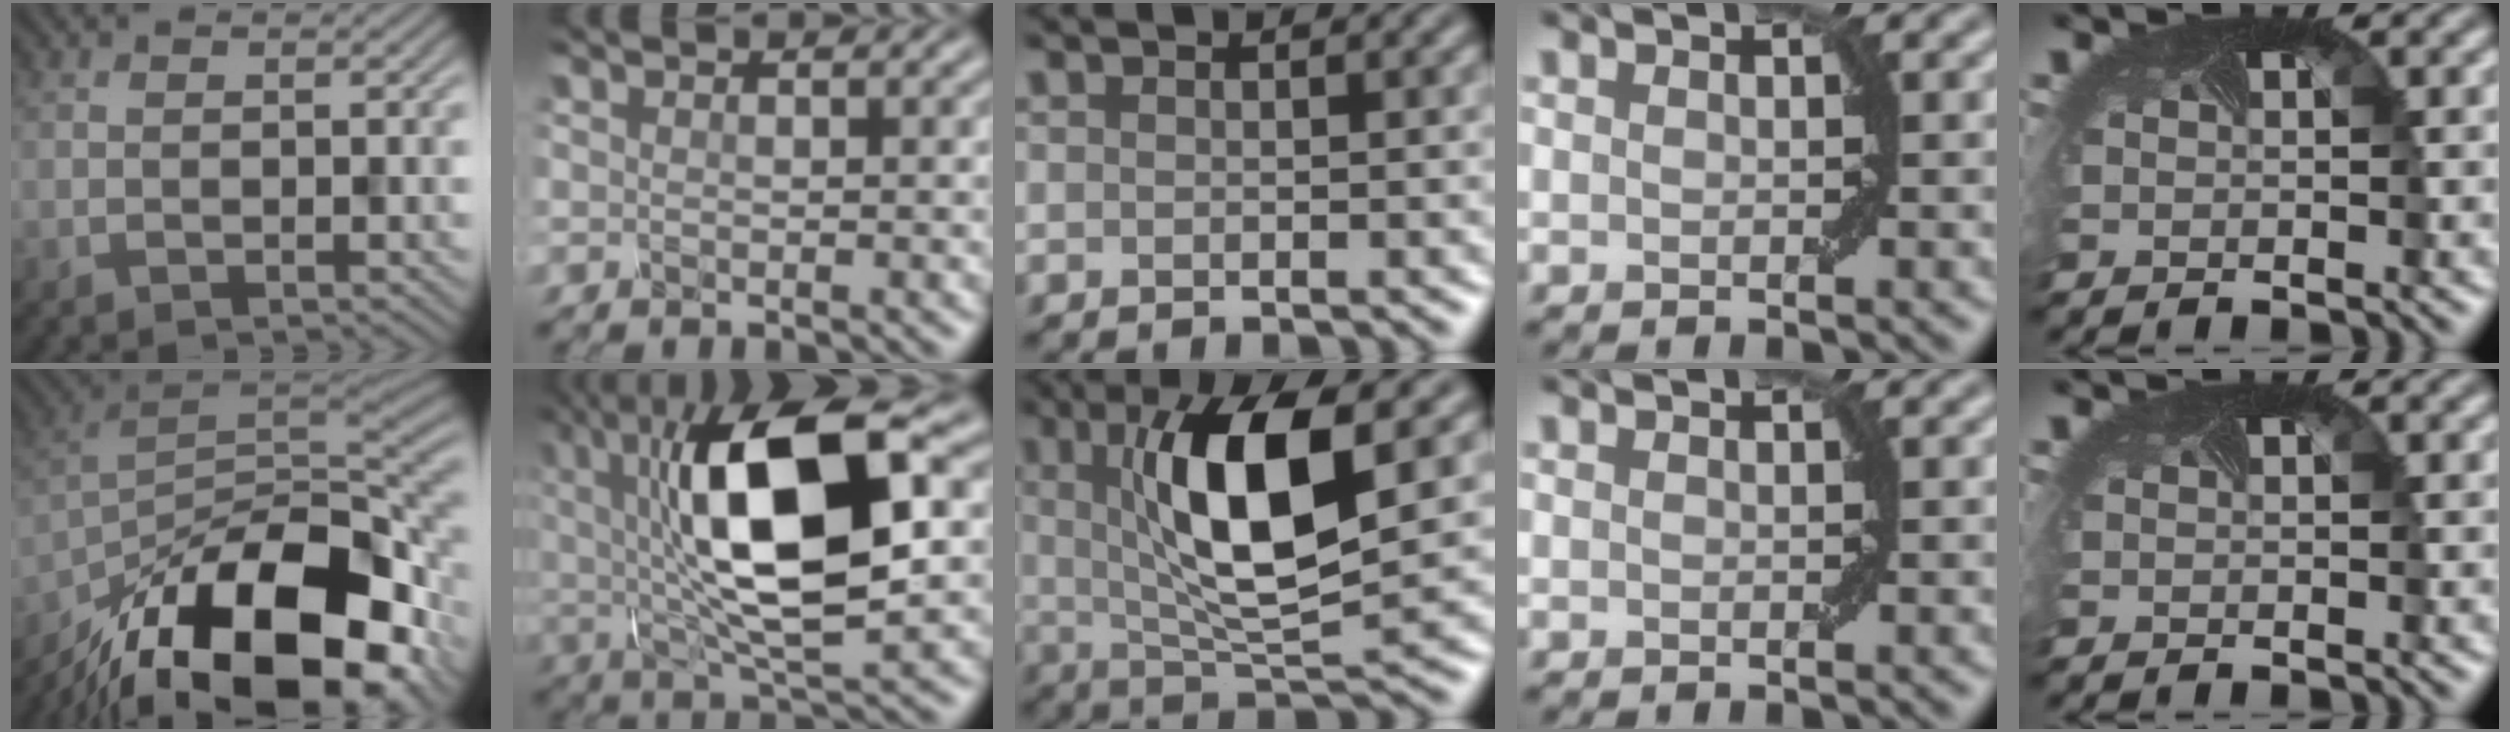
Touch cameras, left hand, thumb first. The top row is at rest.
{"thumb": {"total": 19.8, "force": [-11.6, 8.8, 13.4], "torque": [-0.246, -0.029, -0.182]}, "index": {"total": 14.0, "force": [2.5, 4.9, 12.9], "torque": [-0.213, 0.013, 0.036]}, "middle": {"total": 9.6, "force": [2.2, 2.6, 9.0], "torque": [-0.148, -0.006, 0.042]}}